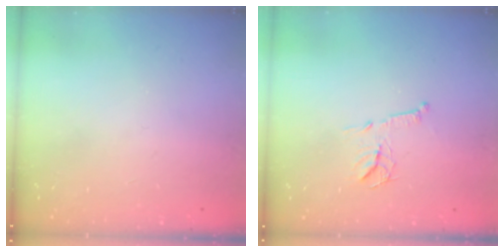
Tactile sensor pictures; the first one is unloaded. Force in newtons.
{"total": 9.7, "press": 9.7, "slide": 0.3}